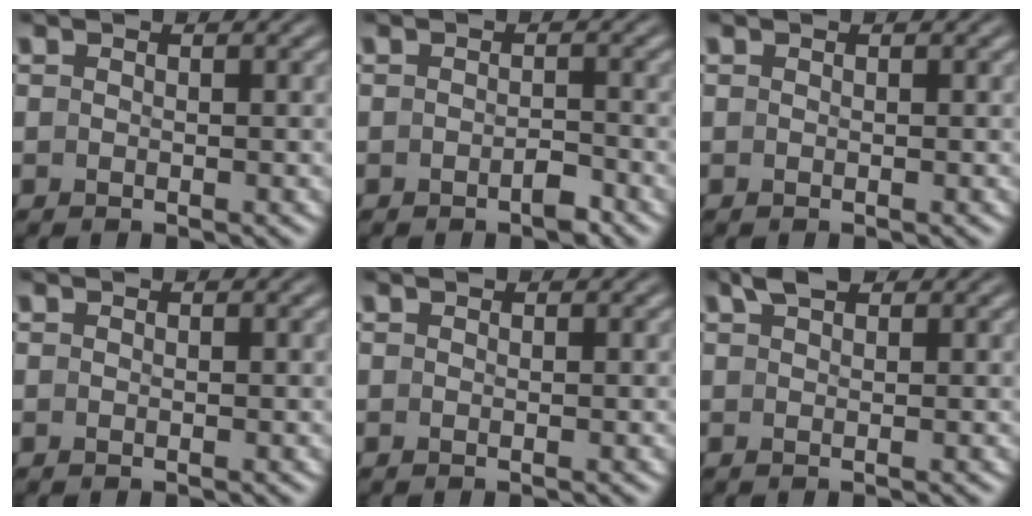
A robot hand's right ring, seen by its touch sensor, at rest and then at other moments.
{"total": 1.2, "force": [-1.0, 0.2, 0.6], "torque": [-0.006, 0.000, -0.015]}
{"total": 0.0}
{"total": 0.0}
{"total": 0.6, "force": [0.1, -0.5, 0.0], "torque": [0.001, 0.000, 0.003]}
{"total": 1.9, "force": [1.5, -0.4, 1.1], "torque": [-0.015, 0.003, 0.028]}